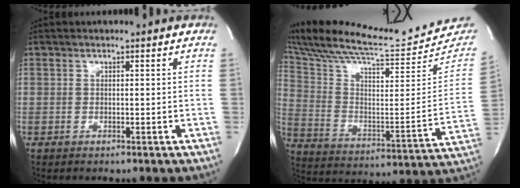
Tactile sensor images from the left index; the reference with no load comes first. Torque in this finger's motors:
{"motor_torque": [1.10, -1.04, 0.01, 0.06]}